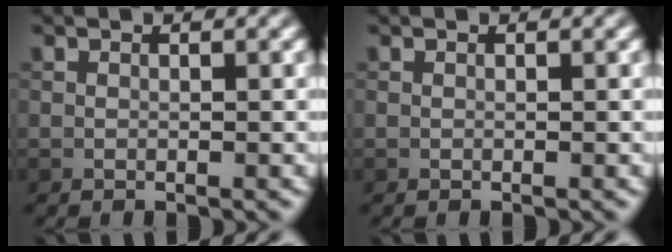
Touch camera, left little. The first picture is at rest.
{"total": 0.0}